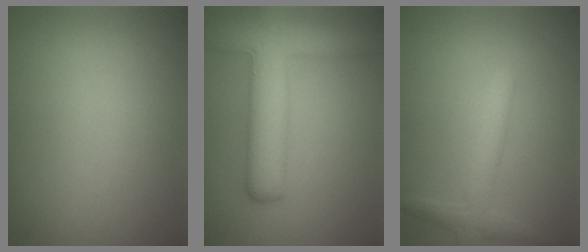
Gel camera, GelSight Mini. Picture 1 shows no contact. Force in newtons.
{"total": 7.7, "press": 7.7, "slide": 0.5}
{"total": 2.5, "press": 2.5, "slide": 0.1}